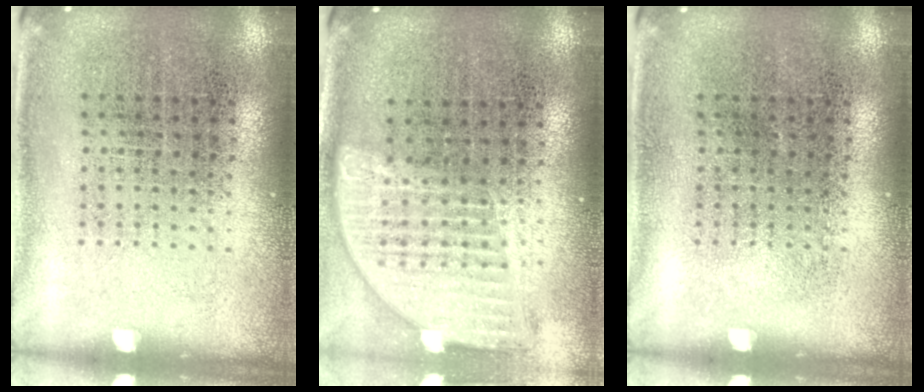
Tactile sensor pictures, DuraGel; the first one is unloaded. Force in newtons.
{"total": 1.7, "press": 1.4, "slide": 1.0}
{"total": 0.0}